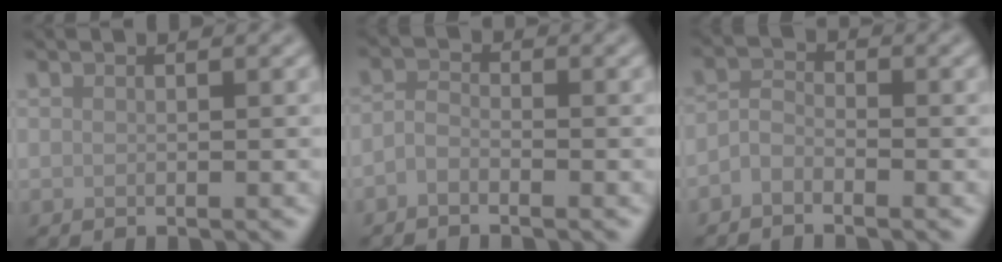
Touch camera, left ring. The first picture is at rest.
{"total": 1.5, "force": [-1.0, 0.8, 0.9], "torque": [-0.017, 0.002, -0.026]}
{"total": 1.8, "force": [-1.2, 1.0, 0.9], "torque": [-0.017, 0.004, -0.031]}